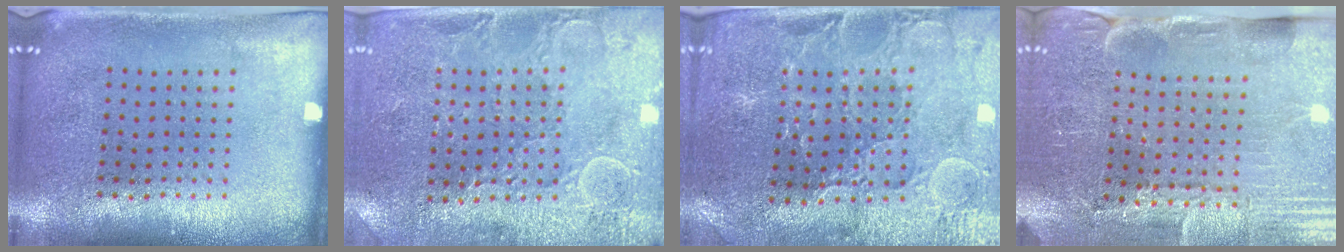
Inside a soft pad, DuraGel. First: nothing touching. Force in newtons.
{"total": 2.9, "press": 2.8, "slide": 0.4}
{"total": 1.9, "press": 1.8, "slide": 0.5}
{"total": 3.7, "press": 3.6, "slide": 0.4}